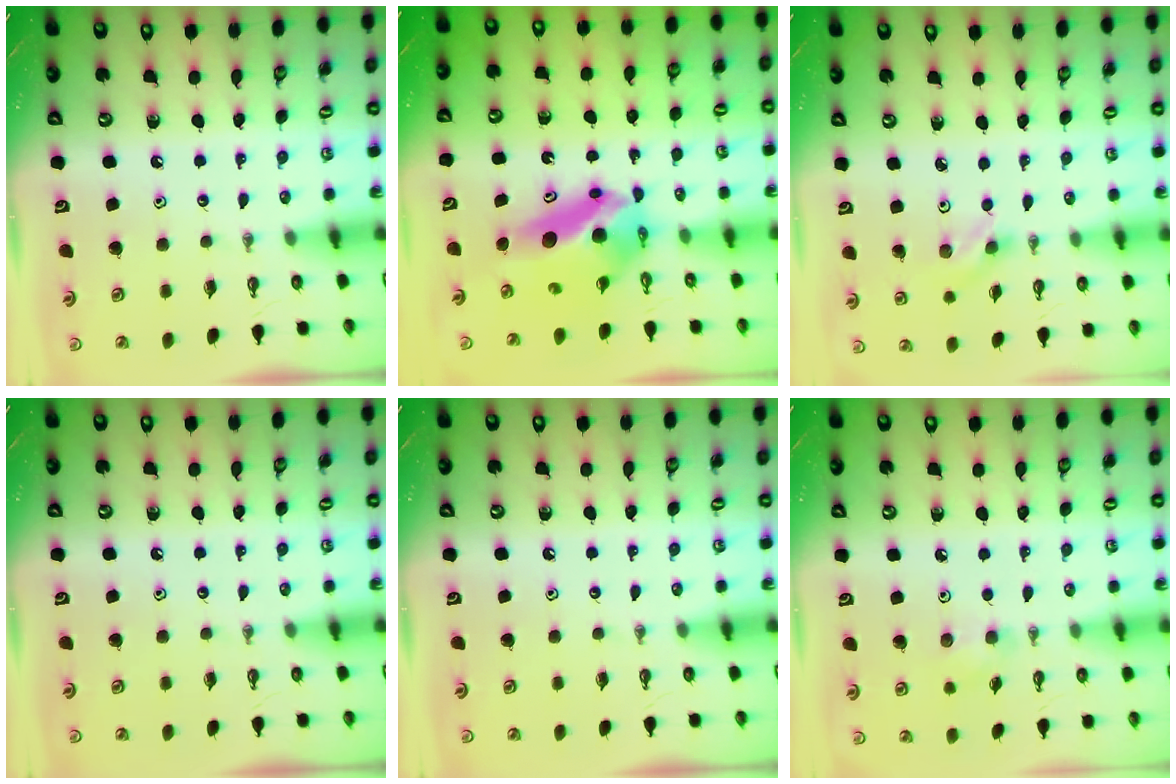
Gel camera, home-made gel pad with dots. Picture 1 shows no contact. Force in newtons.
{"total": 7.4, "press": 7.2, "slide": 1.8}
{"total": 2.8, "press": 2.4, "slide": 1.4}
{"total": 0.0}
{"total": 0.0}
{"total": 5.5, "press": 5.4, "slide": 1.5}